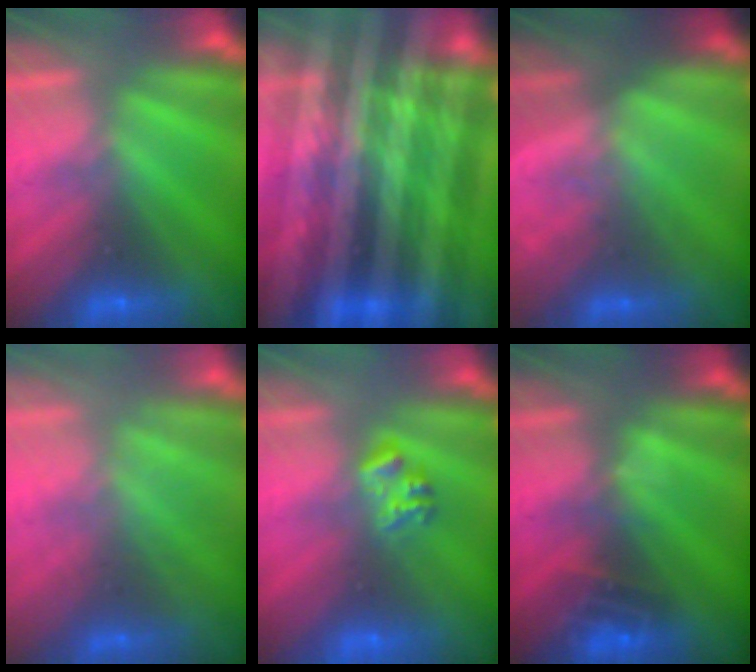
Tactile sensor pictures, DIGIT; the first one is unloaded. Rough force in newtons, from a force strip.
{"total": 7.5}
{"total": 1.4}
{"total": 2.2}
{"total": 2.3}
{"total": 2.8}